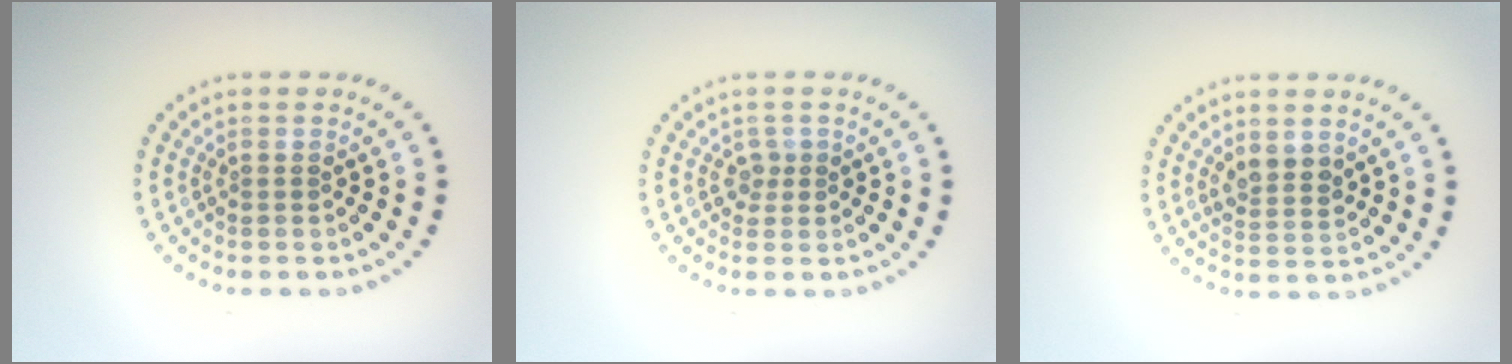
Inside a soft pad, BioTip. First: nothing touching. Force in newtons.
{"total": 1.1, "press": 0.8, "slide": 0.7}
{"total": 2.1, "press": 1.9, "slide": 0.9}